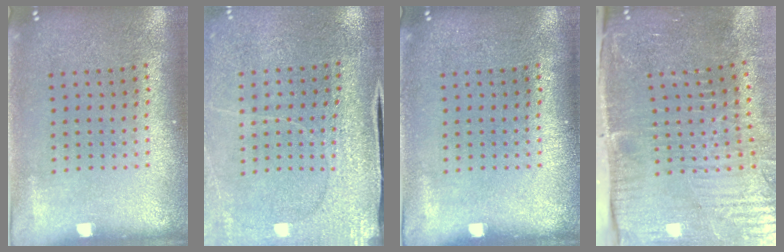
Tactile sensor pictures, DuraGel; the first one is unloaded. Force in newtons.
{"total": 3.0, "press": 3.0, "slide": 0.2}
{"total": 0.0}
{"total": 5.2, "press": 4.4, "slide": 2.8}